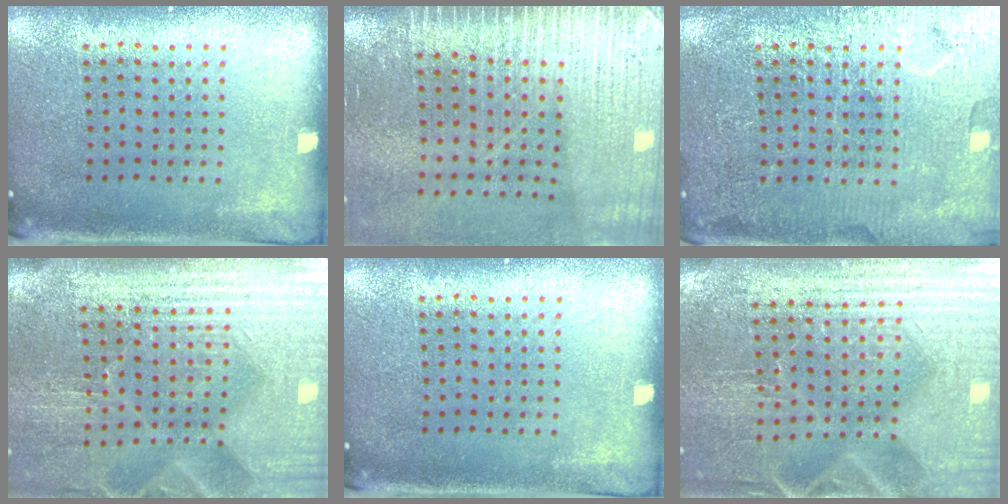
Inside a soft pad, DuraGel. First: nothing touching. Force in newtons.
{"total": 3.6, "press": 3.1, "slide": 1.8}
{"total": 6.1, "press": 6.0, "slide": 0.8}
{"total": 4.6, "press": 4.1, "slide": 2.2}
{"total": 0.0}
{"total": 4.2, "press": 3.9, "slide": 1.5}